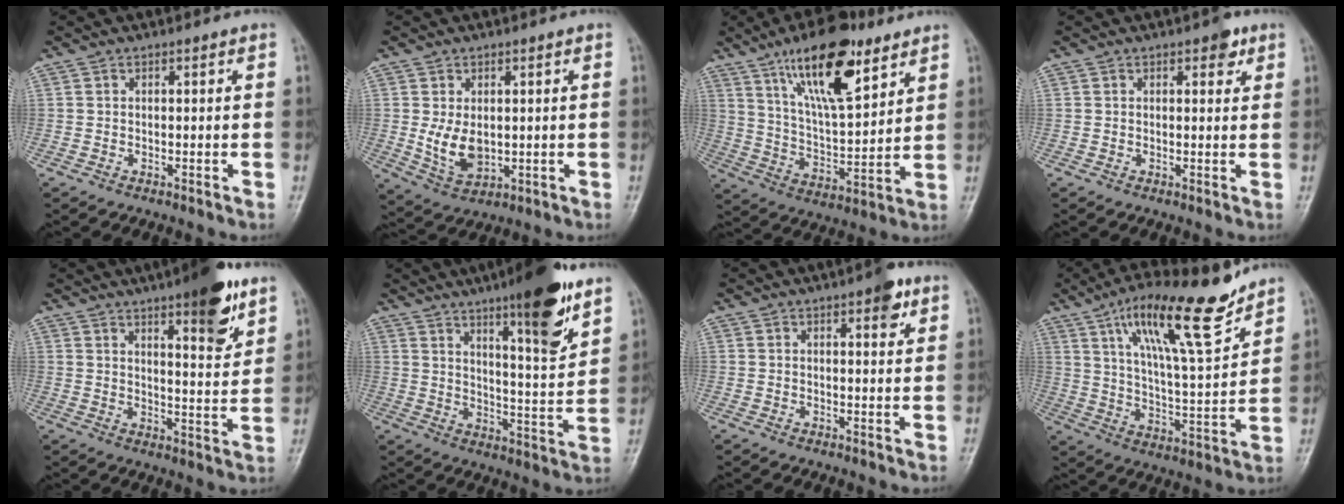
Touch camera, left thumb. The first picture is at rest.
{"total": 6.8, "force": [0.3, 4.5, 5.1], "torque": [-0.080, -0.015, 0.020]}
{"total": 18.6, "force": [10.9, 6.8, 13.5], "torque": [-0.194, -0.050, 0.192]}
{"total": 2.8, "force": [1.5, 1.4, 1.8], "torque": [-0.011, -0.003, 0.016]}
{"total": 12.6, "force": [7.7, 3.1, 9.5], "torque": [-0.111, -0.044, 0.108]}
{"total": 16.1, "force": [10.1, 2.8, 12.3], "torque": [-0.164, -0.064, 0.157]}
{"total": 4.6, "force": [2.5, 1.6, 3.5], "torque": [-0.036, -0.008, 0.029]}
{"total": 18.5, "force": [12.1, 3.9, 13.5], "torque": [-0.203, -0.058, 0.209]}